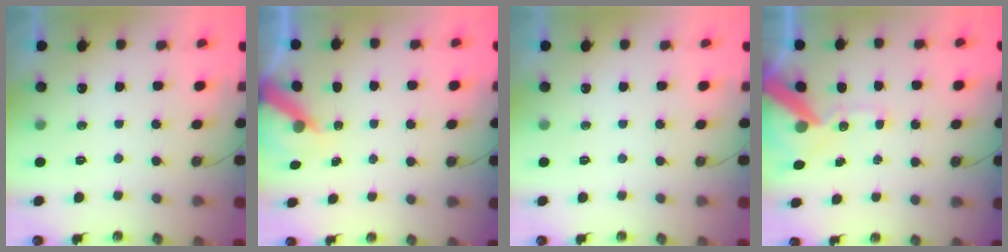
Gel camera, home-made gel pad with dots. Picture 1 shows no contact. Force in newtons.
{"total": 5.9, "press": 5.9, "slide": 0.6}
{"total": 0.0}
{"total": 13.5, "press": 13.4, "slide": 2.1}